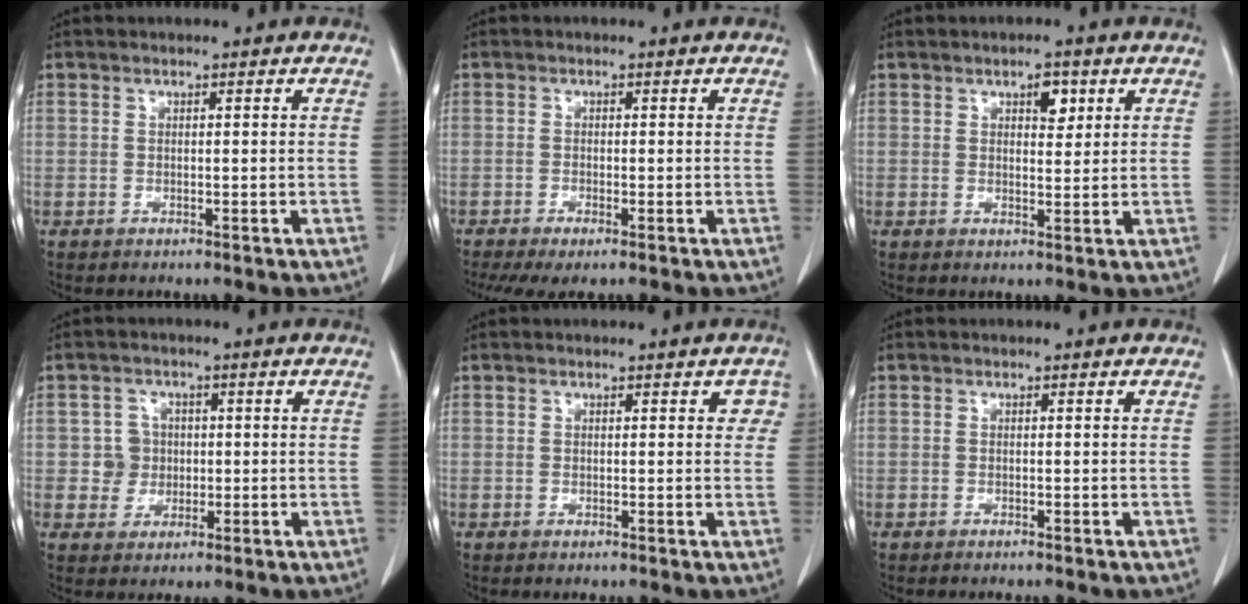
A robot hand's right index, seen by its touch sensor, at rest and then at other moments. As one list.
[{"total": 4.7, "force": [-3.2, 0.8, 3.3], "torque": [-0.052, -0.011, -0.054]}, {"total": 3.1, "force": [1.5, 1.5, 2.3], "torque": [-0.031, 0.000, 0.023]}, {"total": 3.8, "force": [0.1, 3.8, 0.3], "torque": [0.005, 0.014, 0.008]}, {"total": 2.2, "force": [0.8, 1.3, 1.6], "torque": [-0.005, 0.010, 0.003]}, {"total": 1.1, "force": [-1.0, -0.1, 0.5], "torque": [-0.006, 0.001, -0.012]}]